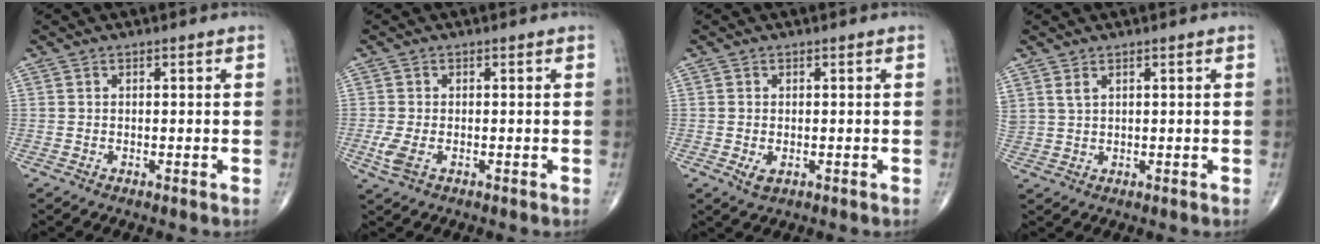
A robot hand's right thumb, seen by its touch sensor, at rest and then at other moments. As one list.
[{"total": 3.2, "force": [-1.0, 1.6, 2.6], "torque": [-0.071, -0.007, -0.021]}, {"total": 2.0, "force": [-0.5, 1.2, 1.6], "torque": [-0.027, -0.003, -0.006]}, {"total": 2.0, "force": [1.3, 0.9, 1.2], "torque": [-0.027, -0.001, 0.034]}]